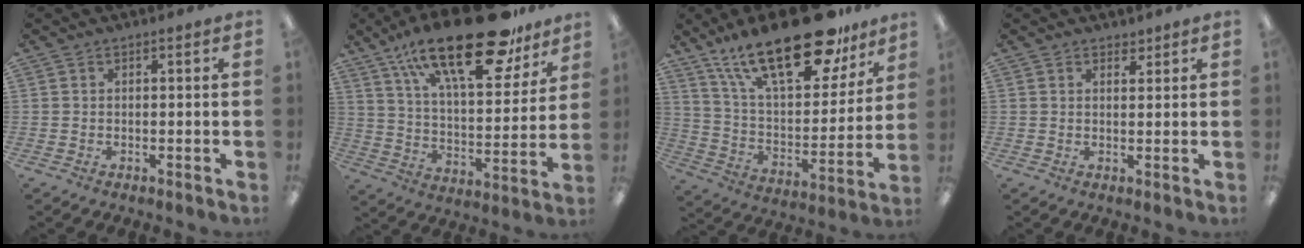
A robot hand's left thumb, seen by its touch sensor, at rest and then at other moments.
{"total": 27.1, "force": [17.8, 10.1, 17.8], "torque": [-0.280, -0.101, 0.296]}
{"total": 27.2, "force": [18.6, 10.5, 16.9], "torque": [-0.275, -0.108, 0.316]}
{"total": 1.9, "force": [1.6, 0.9, 0.4], "torque": [-0.001, -0.004, 0.029]}